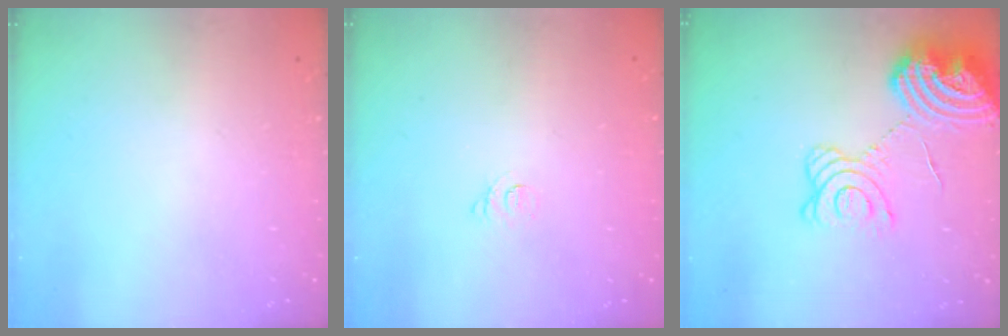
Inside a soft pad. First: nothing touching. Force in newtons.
{"total": 2.3, "press": 2.2, "slide": 0.2}
{"total": 16.7, "press": 16.6, "slide": 1.2}